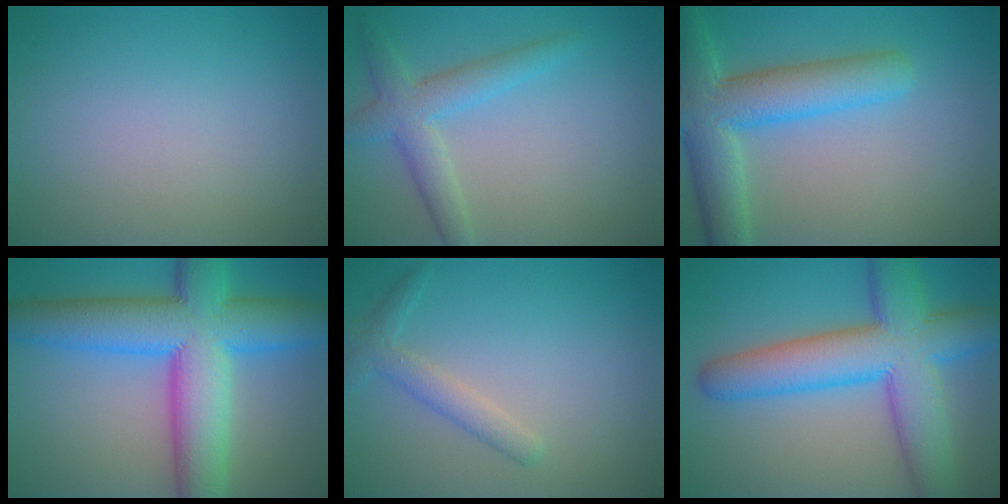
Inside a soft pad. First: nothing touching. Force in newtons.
{"total": 3.6, "press": 3.6, "slide": 0.2}
{"total": 7.5, "press": 7.5, "slide": 0.4}
{"total": 12.5, "press": 12.5, "slide": 0.2}
{"total": 2.2, "press": 2.2, "slide": 0.1}
{"total": 10.4, "press": 10.4, "slide": 0.2}